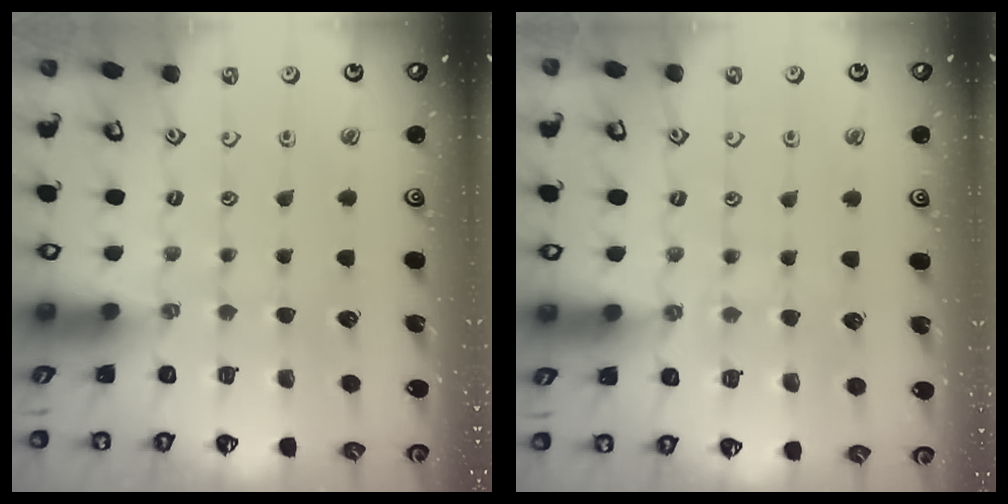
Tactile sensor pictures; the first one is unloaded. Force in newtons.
{"total": 5.3, "press": 5.3, "slide": 0.6}